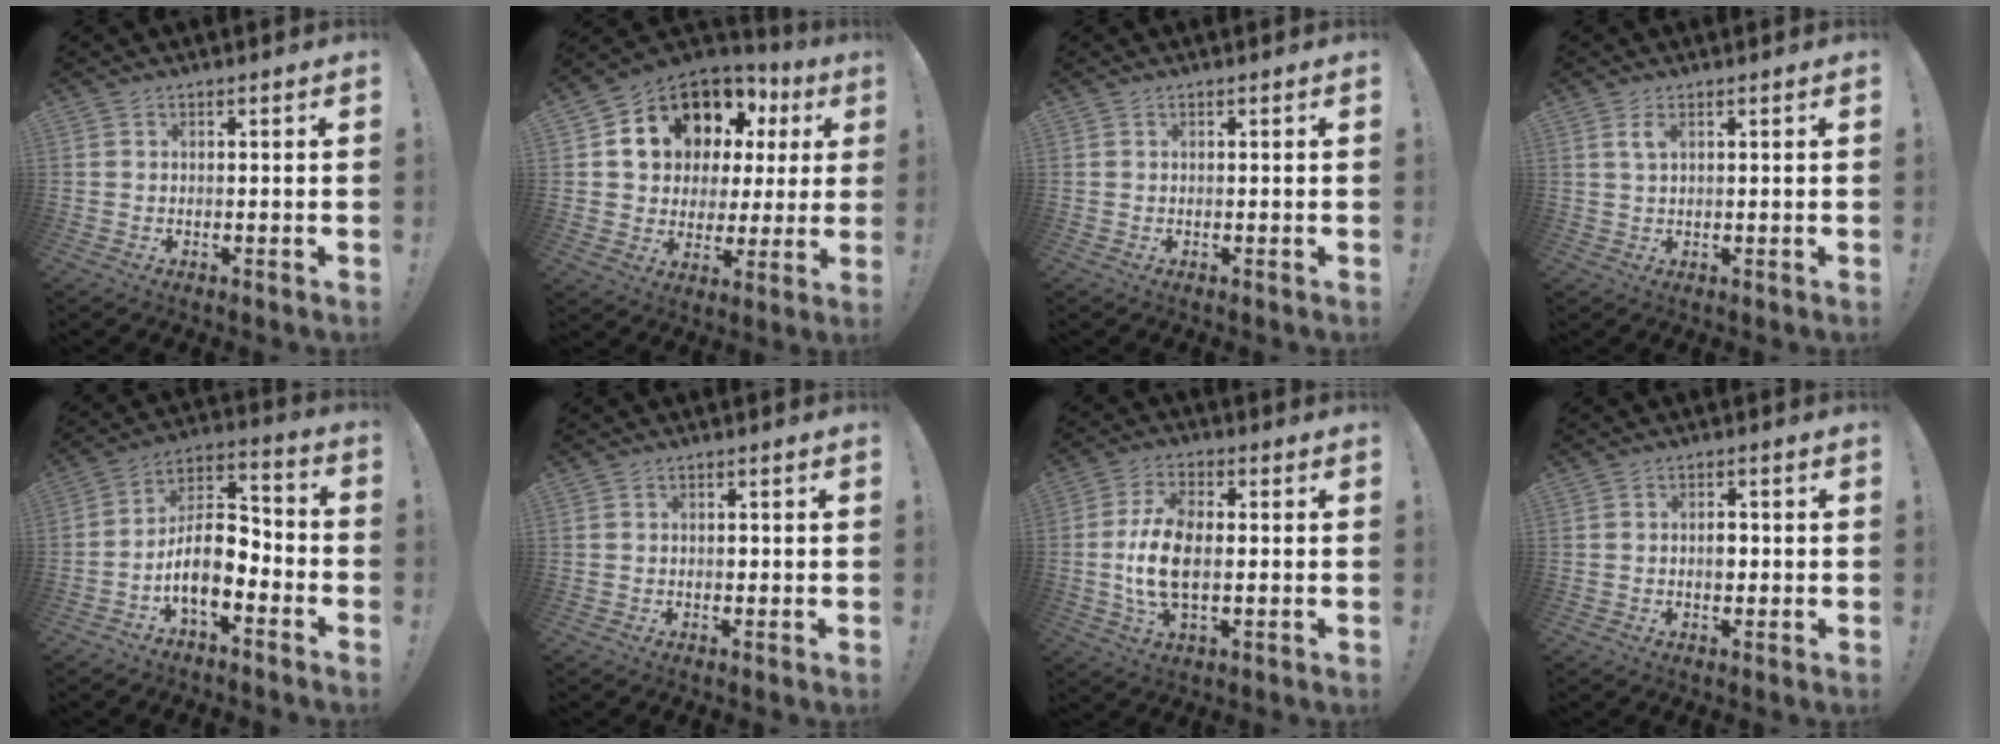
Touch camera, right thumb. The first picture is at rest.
{"total": 14.2, "force": [7.9, 9.7, 6.6], "torque": [-0.104, -0.056, 0.159]}
{"total": 0.0}
{"total": 2.6, "force": [1.2, 0.8, 2.2], "torque": [-0.040, -0.001, 0.019]}
{"total": 12.5, "force": [-5.1, 6.5, 9.3], "torque": [-0.174, 0.016, -0.088]}
{"total": 0.6, "force": [-0.2, 0.5, 0.2], "torque": [-0.004, 0.002, -0.005]}
{"total": 11.9, "force": [-0.7, 6.1, 10.2], "torque": [-0.201, -0.006, -0.014]}
{"total": 3.0, "force": [-0.4, 2.0, 2.2], "torque": [-0.019, 0.000, -0.013]}